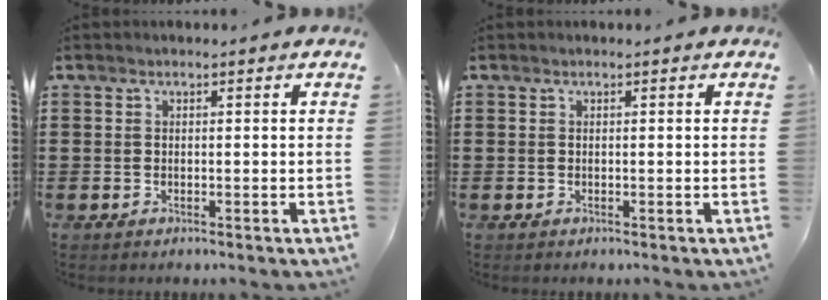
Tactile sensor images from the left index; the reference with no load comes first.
{"total": 0.0}